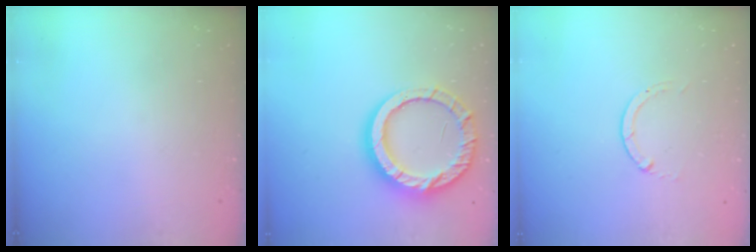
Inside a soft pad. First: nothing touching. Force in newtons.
{"total": 16.4, "press": 16.3, "slide": 1.6}
{"total": 0.0}